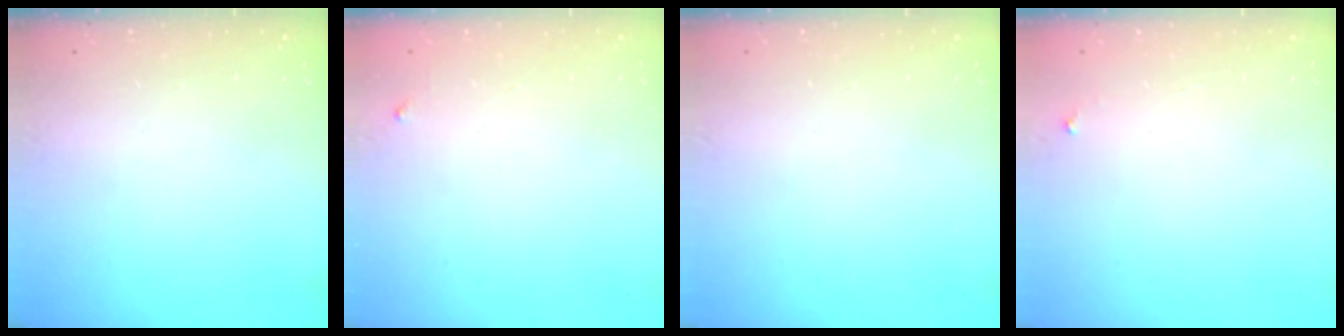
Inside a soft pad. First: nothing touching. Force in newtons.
{"total": 3.5, "press": 3.4, "slide": 0.4}
{"total": 0.0}
{"total": 2.2, "press": 2.2, "slide": 0.1}